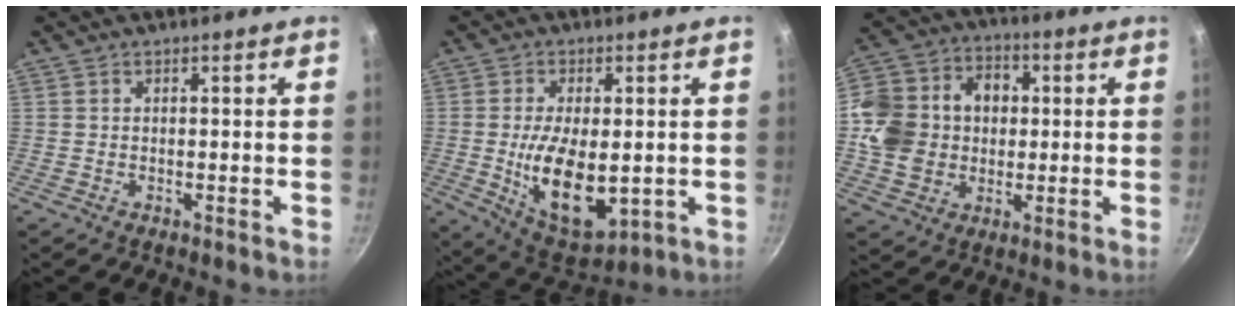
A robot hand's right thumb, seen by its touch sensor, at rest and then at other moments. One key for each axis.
{"total": 14.2, "fx": -1.6, "fy": 7.1, "fz": 12.2, "tx": -0.196, "ty": -0.019, "tz": -0.006}
{"total": 16.9, "fx": 0.3, "fy": 14.0, "fz": 9.5, "tx": -0.162, "ty": 0.032, "tz": 0.007}